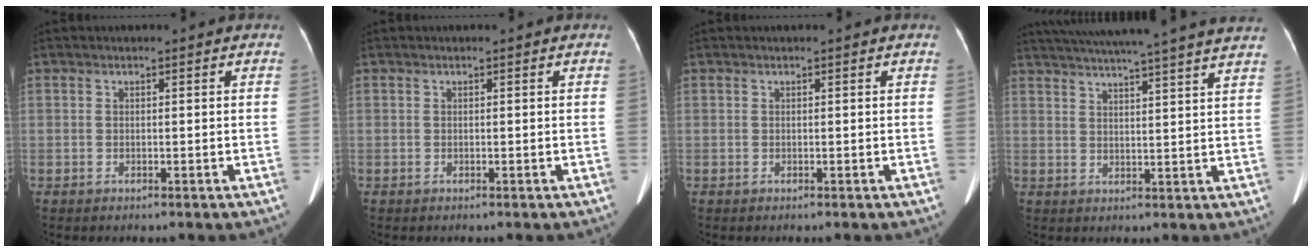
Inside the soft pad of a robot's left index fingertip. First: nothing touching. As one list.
[{"total": 0.0}, {"total": 0.0}, {"total": 23.8, "force": [21.3, -0.5, 10.6], "torque": [-0.178, -0.008, 0.275]}]